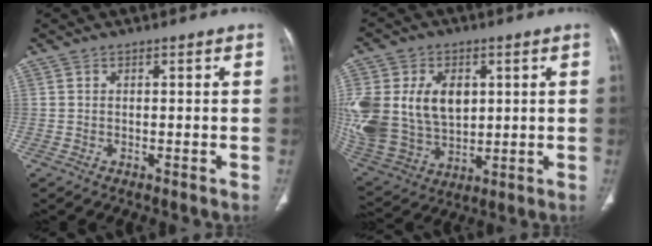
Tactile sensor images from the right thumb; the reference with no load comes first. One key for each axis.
{"total": 24.5, "fx": 4.4, "fy": 17.7, "fz": 16.3, "tx": -0.363, "ty": 0.010, "tz": 0.108}